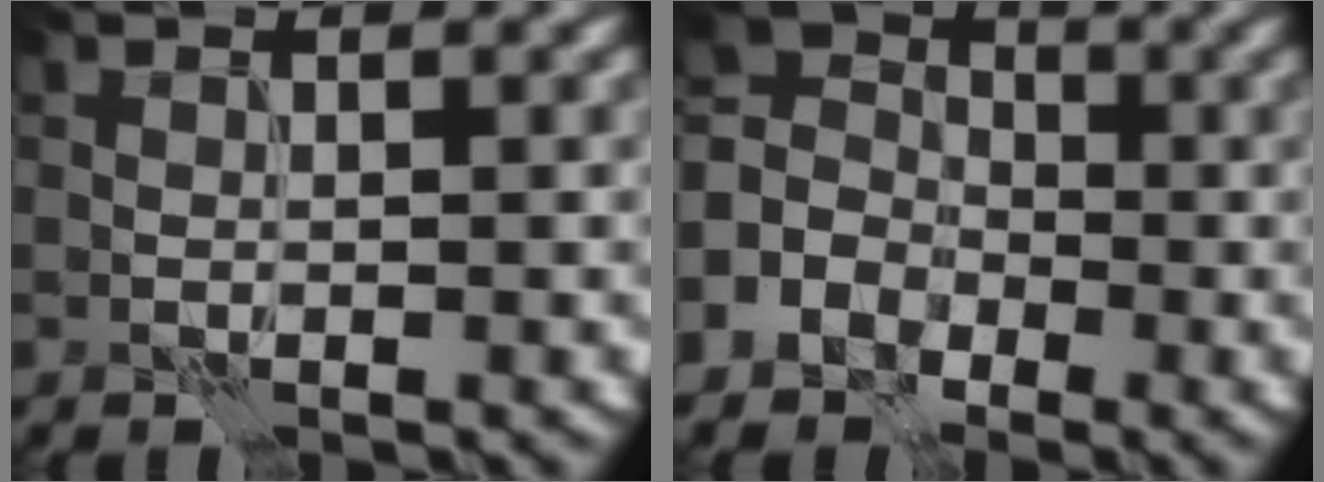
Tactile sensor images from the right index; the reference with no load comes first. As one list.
[{"total": 5.0, "force": [-2.2, 4.2, 1.4], "torque": [-0.034, 0.005, -0.052]}]